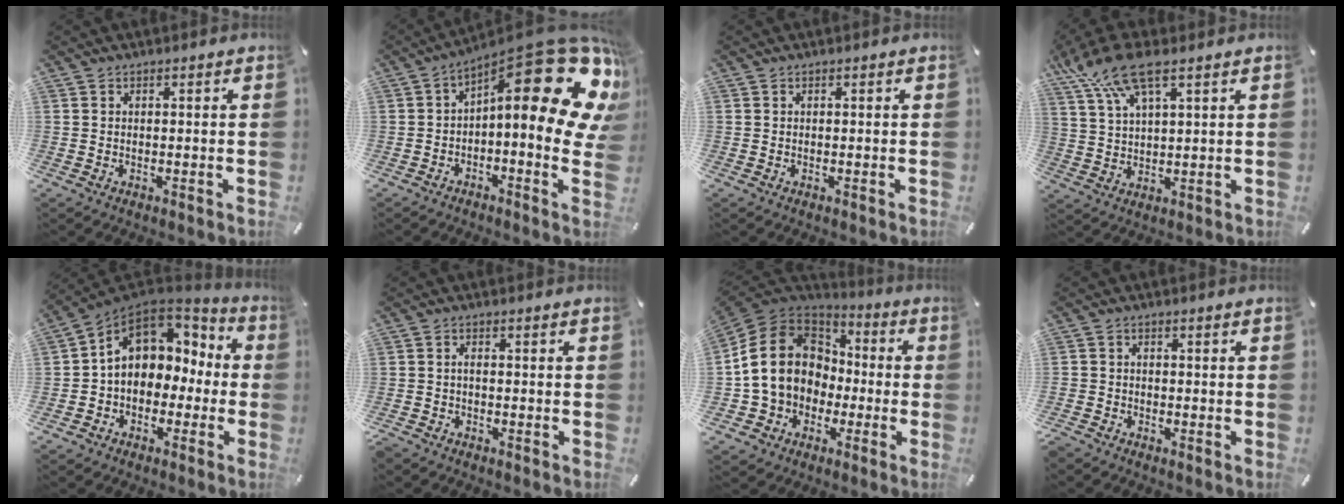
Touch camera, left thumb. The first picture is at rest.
{"total": 22.2, "force": [9.5, 7.4, 18.7], "torque": [-0.244, -0.098, 0.162]}
{"total": 0.0}
{"total": 11.3, "force": [7.0, 3.8, 8.1], "torque": [-0.180, -0.014, 0.128]}
{"total": 10.8, "force": [2.8, 8.9, 5.5], "torque": [-0.103, -0.008, 0.056]}
{"total": 1.4, "force": [-1.1, 0.6, 0.7], "torque": [-0.023, 0.003, -0.025]}
{"total": 16.5, "force": [-0.9, 14.4, 7.9], "torque": [-0.162, 0.020, -0.012]}
{"total": 2.0, "force": [-1.7, 0.9, 0.3], "torque": [-0.012, 0.007, -0.039]}